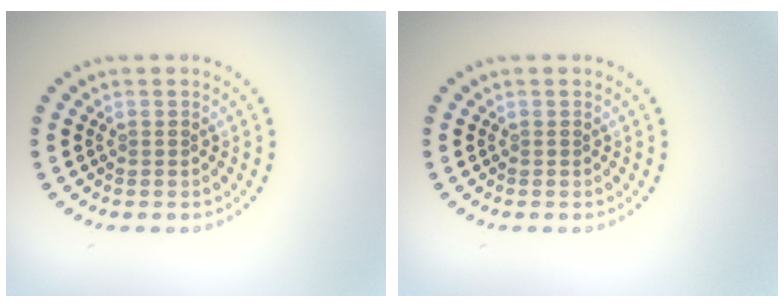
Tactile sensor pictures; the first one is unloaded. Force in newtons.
{"total": 0.0}